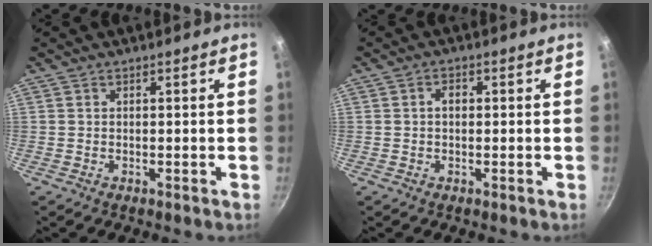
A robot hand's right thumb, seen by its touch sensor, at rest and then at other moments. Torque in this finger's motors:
{"motor_torque": [-0.09, 0.76, 0.59, -0.18, -0.01]}